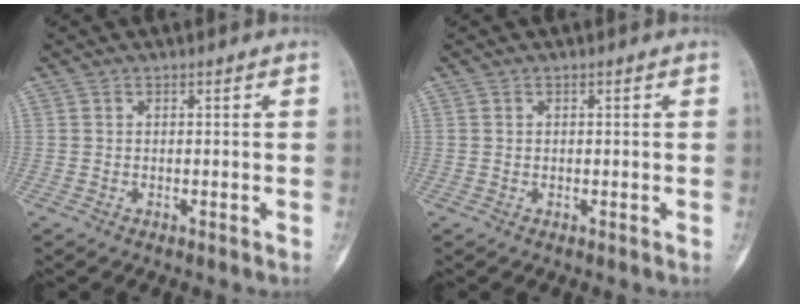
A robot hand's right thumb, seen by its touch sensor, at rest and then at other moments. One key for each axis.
{"total": 0.0}